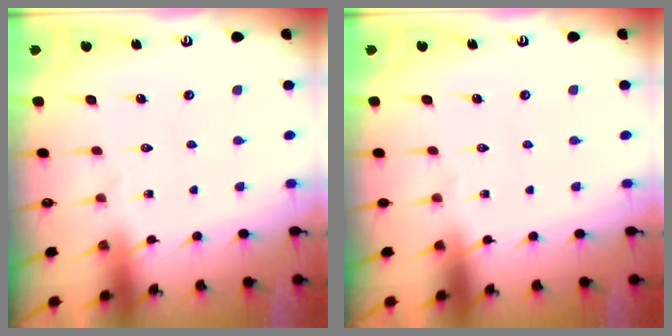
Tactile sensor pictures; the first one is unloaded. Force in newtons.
{"total": 0.0}